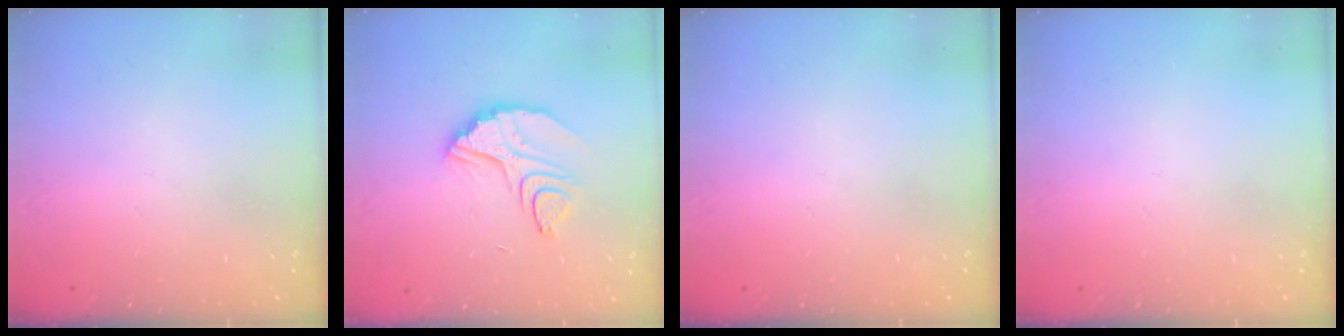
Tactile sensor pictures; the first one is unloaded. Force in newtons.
{"total": 10.9, "press": 10.9, "slide": 0.7}
{"total": 0.0}
{"total": 0.0}